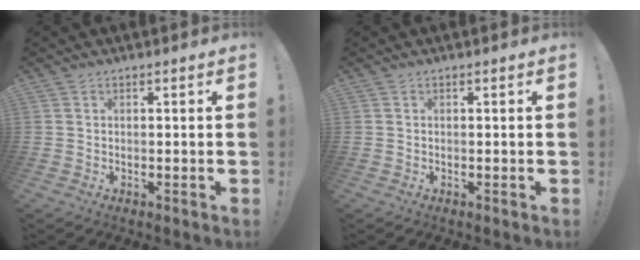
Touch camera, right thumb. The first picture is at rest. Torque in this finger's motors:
{"motor_torque": [0.12, 0.18, -0.24, 0.24, -0.05]}